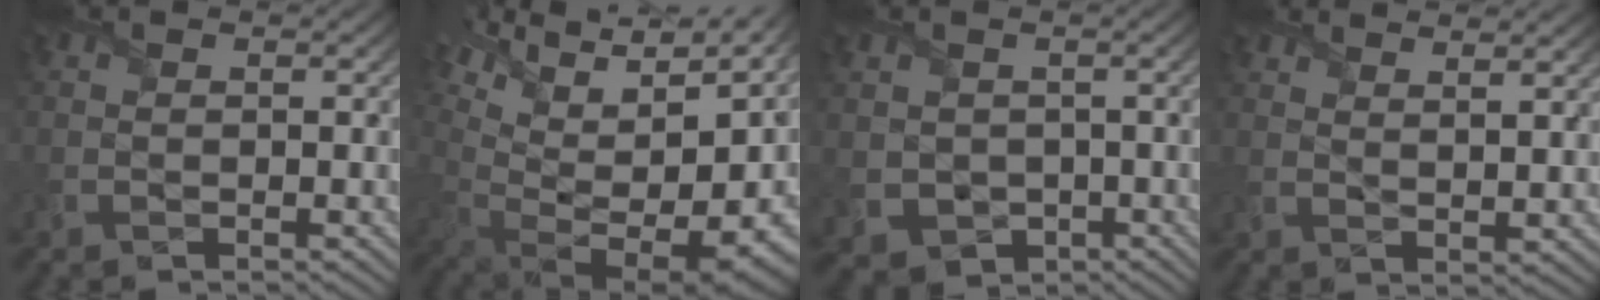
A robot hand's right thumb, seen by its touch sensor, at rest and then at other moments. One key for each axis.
{"total": 16.8, "fx": 4.6, "fy": 8.2, "fz": 13.9, "tx": -0.237, "ty": 0.020, "tz": 0.119}
{"total": 3.4, "fx": -0.2, "fy": 3.2, "fz": 0.9, "tx": -0.053, "ty": -0.017, "tz": -0.008}
{"total": 4.8, "fx": 4.2, "fy": 0.4, "fz": 2.3, "tx": -0.035, "ty": -0.009, "tz": 0.069}